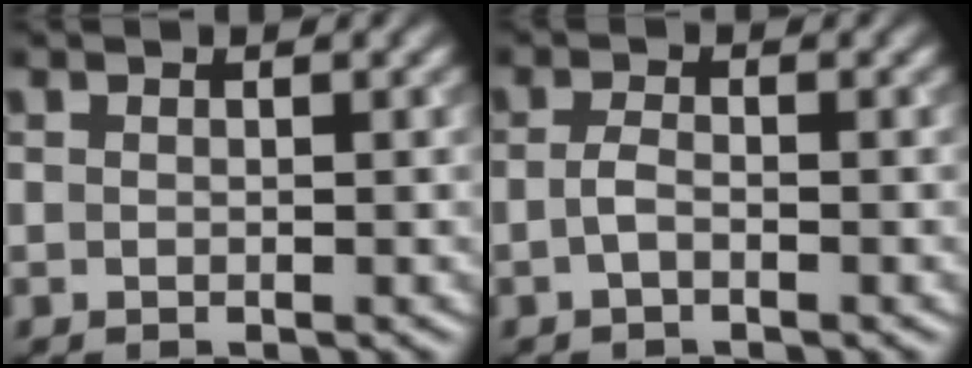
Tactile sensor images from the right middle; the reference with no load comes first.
{"total": 1.3, "force": [-0.5, 0.4, 1.1], "torque": [-0.025, 0.000, -0.013]}